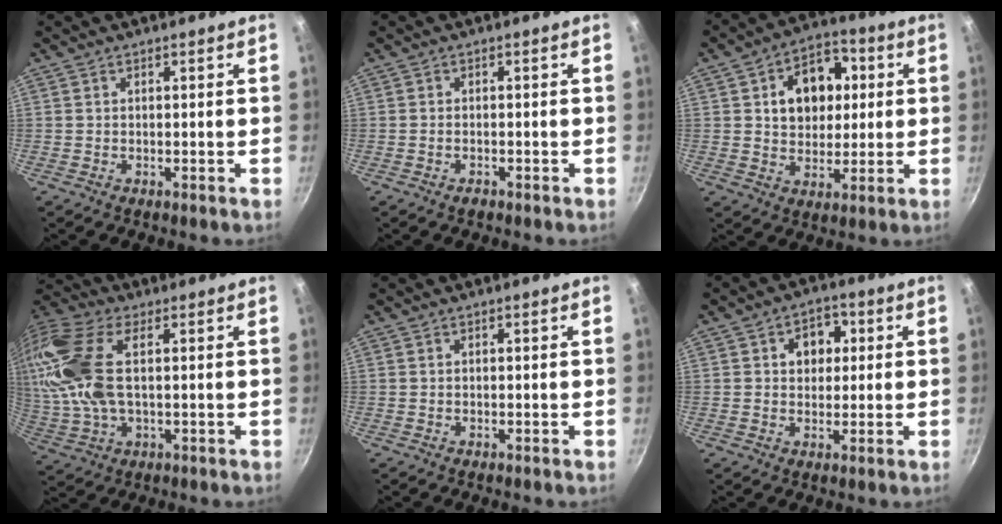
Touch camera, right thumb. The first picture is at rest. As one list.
[{"total": 1.2, "force": [-0.8, 0.6, 0.6], "torque": [-0.011, 0.006, -0.014]}, {"total": 12.9, "force": [2.9, 9.3, 8.4], "torque": [-0.083, 0.007, 0.043]}, {"total": 19.9, "force": [3.9, 10.3, 16.6], "torque": [-0.415, 0.014, 0.070]}, {"total": 0.0}, {"total": 6.3, "force": [1.5, 4.8, 3.9], "torque": [-0.021, 0.003, 0.017]}]